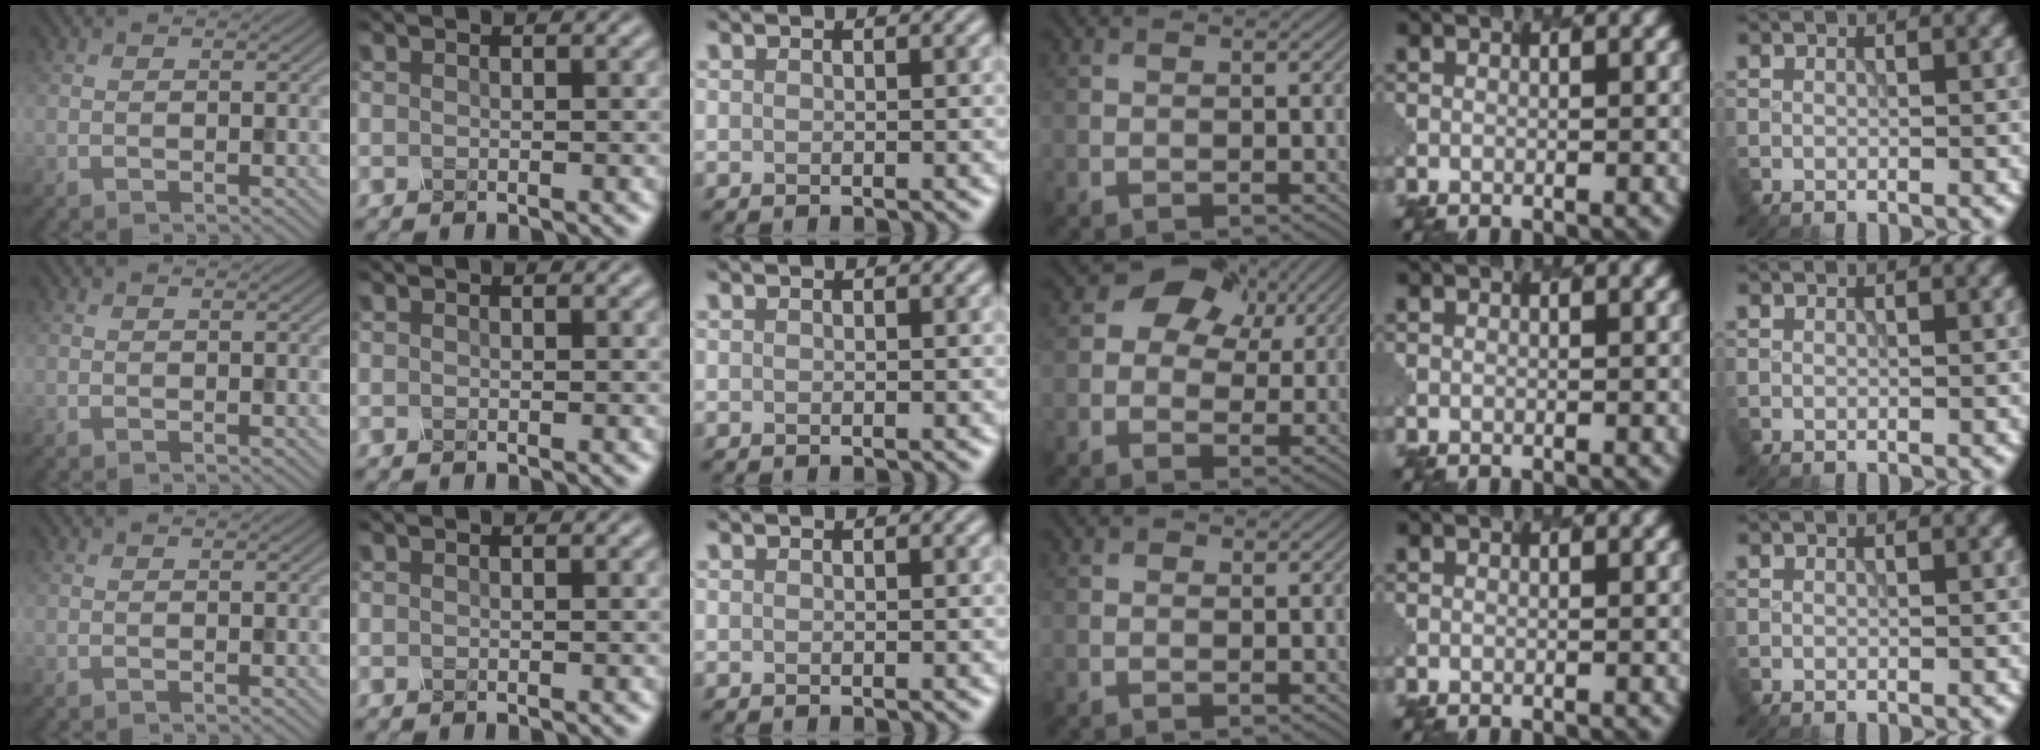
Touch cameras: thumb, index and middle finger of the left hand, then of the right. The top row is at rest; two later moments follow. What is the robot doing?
{"motion": "dispense", "object": "spray bottle"}